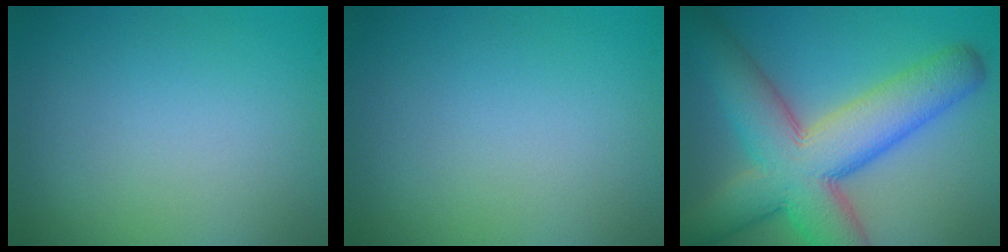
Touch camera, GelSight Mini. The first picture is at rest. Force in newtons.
{"total": 0.0}
{"total": 11.6, "press": 11.6, "slide": 0.7}